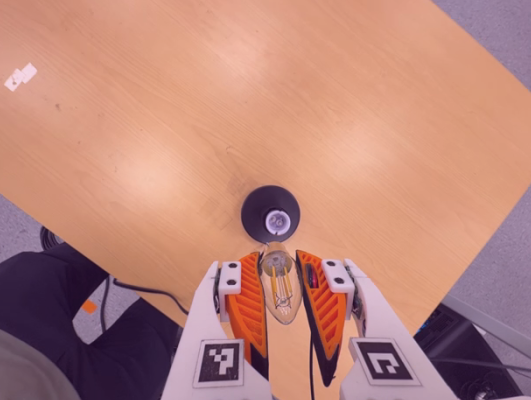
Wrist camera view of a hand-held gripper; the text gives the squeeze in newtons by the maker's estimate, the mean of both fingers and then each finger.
{"total": 19.8, "left": 20.8, "right": 18.8}